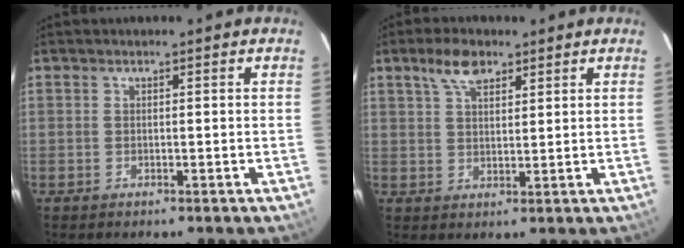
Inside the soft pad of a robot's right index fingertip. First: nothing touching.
{"total": 5.6, "force": [3.5, 2.6, 3.4], "torque": [-0.062, 0.013, 0.065]}